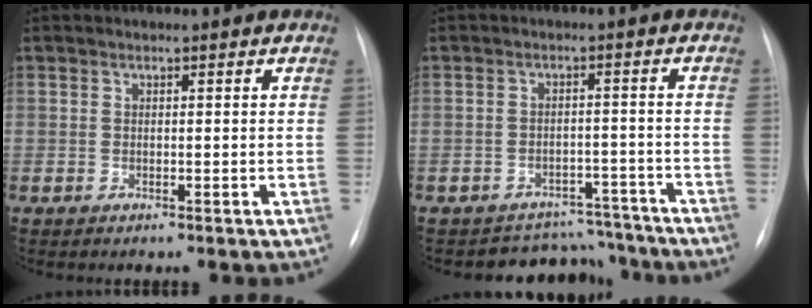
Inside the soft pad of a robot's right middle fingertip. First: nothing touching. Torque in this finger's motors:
{"motor_torque": [0.38, -0.47, 0.03, 0.00]}